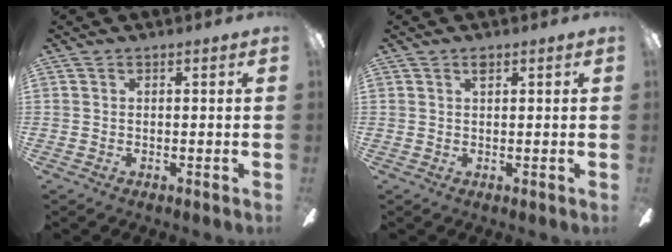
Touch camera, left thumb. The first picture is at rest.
{"total": 1.1, "force": [0.7, 0.4, 0.7], "torque": [-0.008, 0.000, 0.011]}